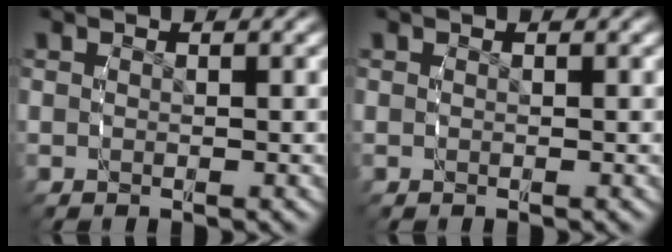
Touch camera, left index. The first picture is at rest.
{"total": 0.0}